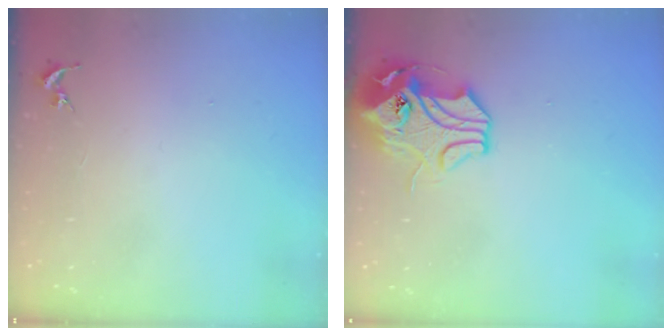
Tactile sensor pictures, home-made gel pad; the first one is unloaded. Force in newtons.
{"total": 10.6, "press": 10.5, "slide": 1.6}